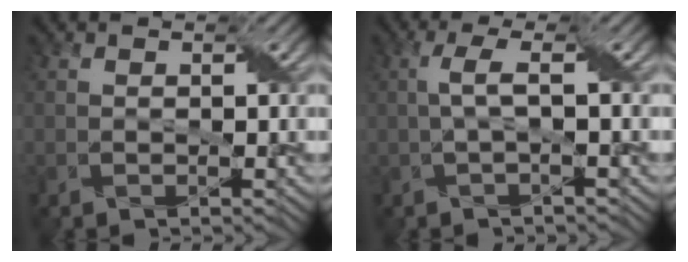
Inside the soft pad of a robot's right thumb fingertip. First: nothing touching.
{"total": 2.5, "force": [0.1, 0.4, 2.4], "torque": [-0.047, 0.009, -0.003]}